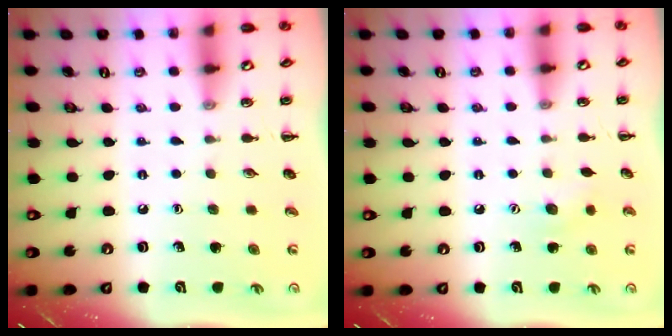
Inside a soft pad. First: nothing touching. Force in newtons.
{"total": 5.7, "press": 5.6, "slide": 1.3}